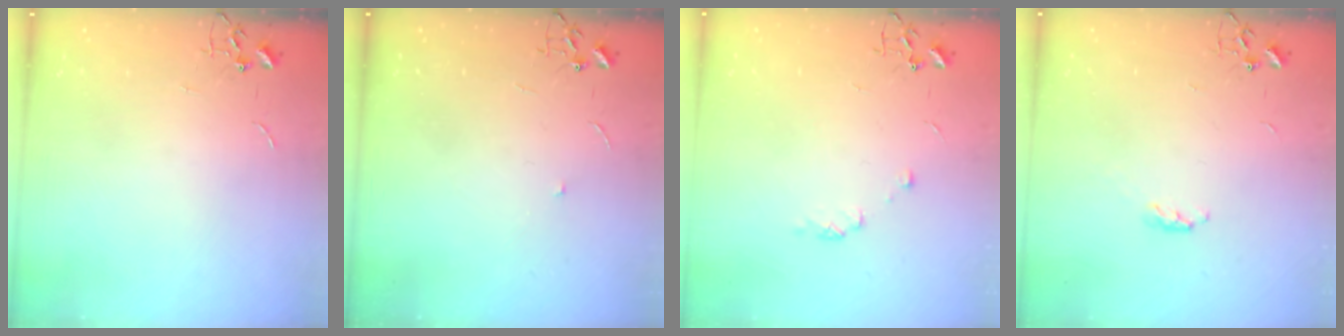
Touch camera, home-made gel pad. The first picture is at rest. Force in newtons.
{"total": 4.0, "press": 3.8, "slide": 1.2}
{"total": 4.9, "press": 4.8, "slide": 0.6}
{"total": 3.4, "press": 3.4, "slide": 0.5}